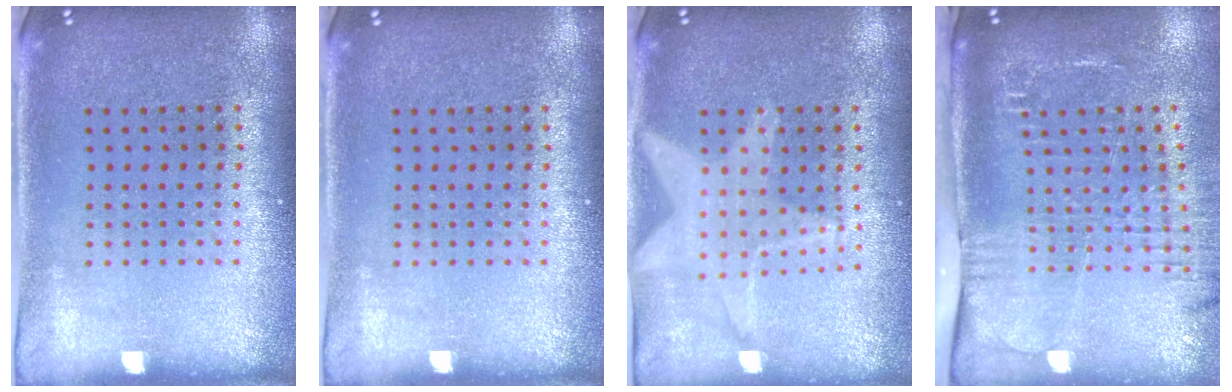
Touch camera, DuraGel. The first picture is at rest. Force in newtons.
{"total": 0.0}
{"total": 1.2, "press": 1.2, "slide": 0.2}
{"total": 2.6, "press": 2.1, "slide": 1.6}